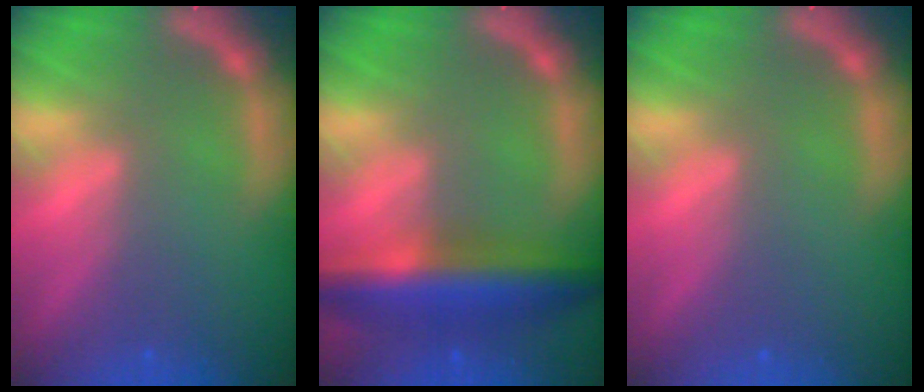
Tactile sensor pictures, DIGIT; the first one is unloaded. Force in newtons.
{"total": 7.9}
{"total": 0.0}